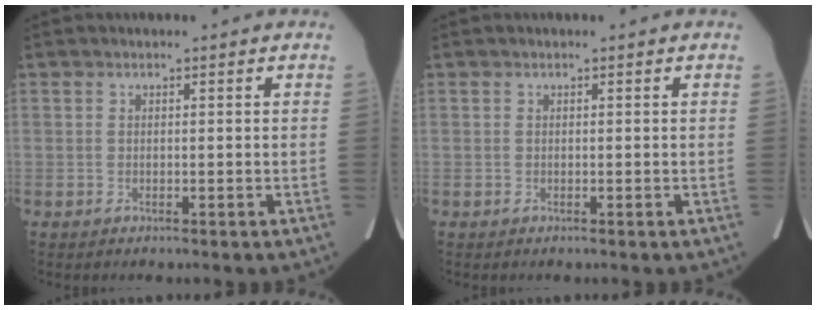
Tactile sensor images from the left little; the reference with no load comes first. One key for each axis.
{"total": 0.0}